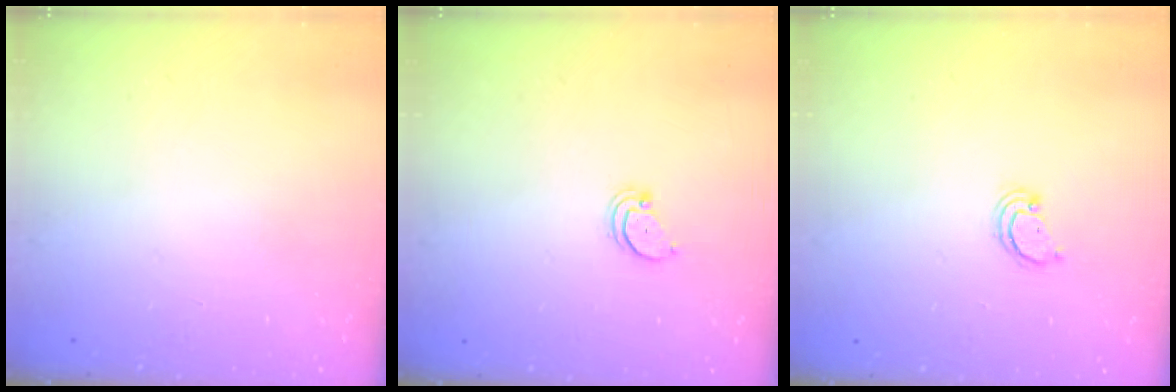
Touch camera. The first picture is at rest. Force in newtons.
{"total": 1.4, "press": 1.3, "slide": 0.1}
{"total": 2.4, "press": 2.4, "slide": 0.2}